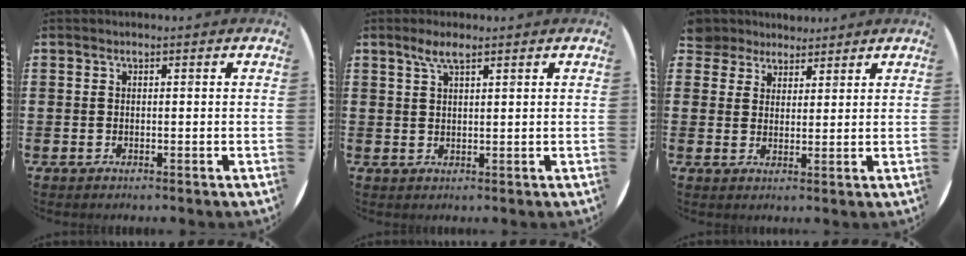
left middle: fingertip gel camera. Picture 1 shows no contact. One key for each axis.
{"total": 3.2, "fx": 2.1, "fy": 0.7, "fz": 2.3, "tx": -0.048, "ty": 0.007, "tz": 0.037}
{"total": 4.3, "fx": 3.9, "fy": 1.8, "fz": -0.3, "tx": -0.010, "ty": -0.002, "tz": 0.078}